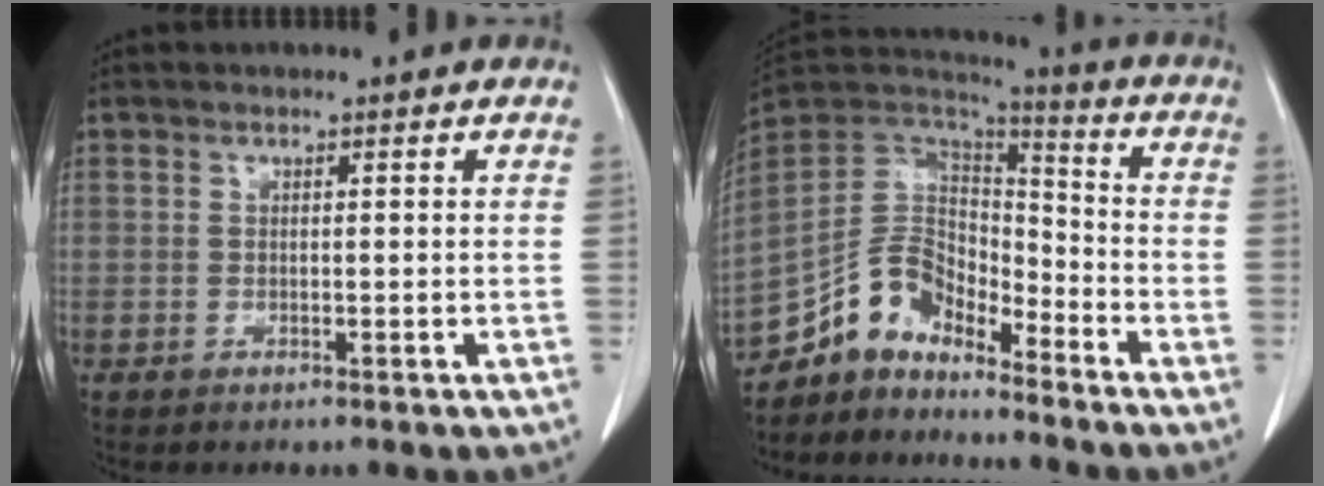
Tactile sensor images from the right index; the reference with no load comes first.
{"total": 11.3, "force": [-9.7, 5.0, 3.0], "torque": [-0.058, 0.052, -0.188]}